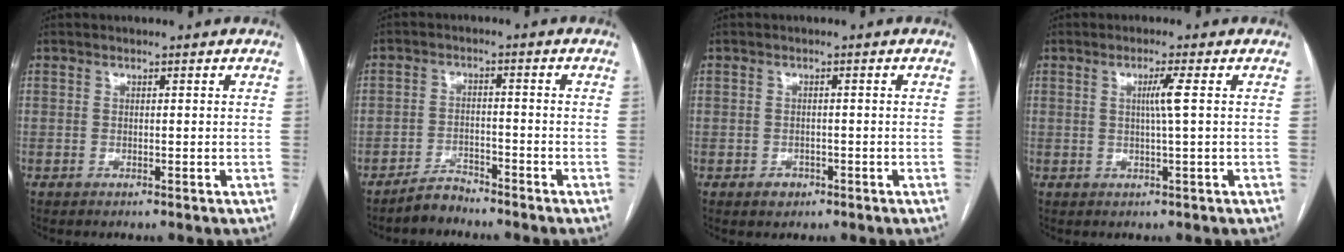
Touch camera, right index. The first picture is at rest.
{"total": 3.3, "force": [-3.2, 0.9, 0.3], "torque": [-0.004, -0.003, -0.058]}
{"total": 1.9, "force": [-1.1, 1.5, 0.6], "torque": [-0.006, 0.004, -0.012]}
{"total": 2.9, "force": [0.5, -0.8, 2.8], "torque": [-0.052, -0.001, 0.008]}